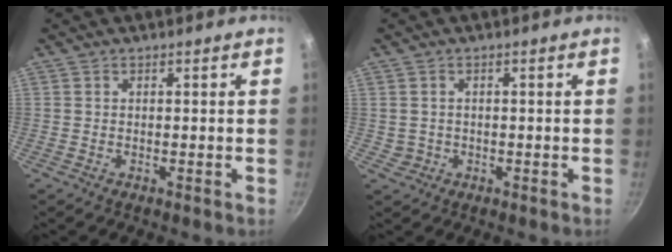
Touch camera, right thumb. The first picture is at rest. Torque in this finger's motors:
{"motor_torque": [-0.41, -0.06, 0.10, 0.10, 0.02]}